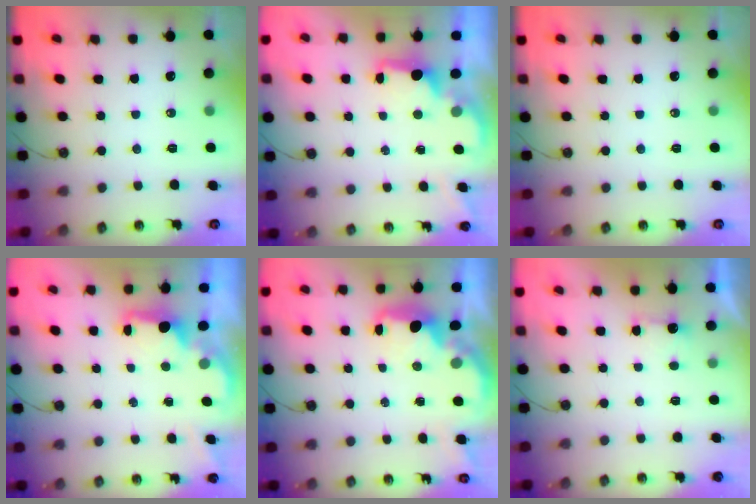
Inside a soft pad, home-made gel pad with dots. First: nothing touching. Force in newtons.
{"total": 1.6, "press": 1.4, "slide": 0.7}
{"total": 0.0}
{"total": 1.6, "press": 1.4, "slide": 0.8}
{"total": 2.9, "press": 2.8, "slide": 0.4}
{"total": 1.7, "press": 1.5, "slide": 0.8}